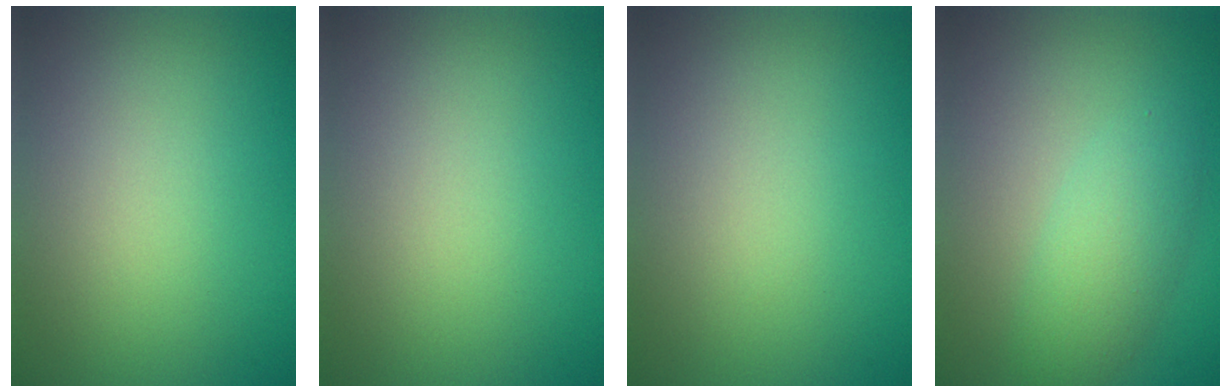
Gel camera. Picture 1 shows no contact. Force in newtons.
{"total": 0.0}
{"total": 0.0}
{"total": 2.9, "press": 2.8, "slide": 0.2}